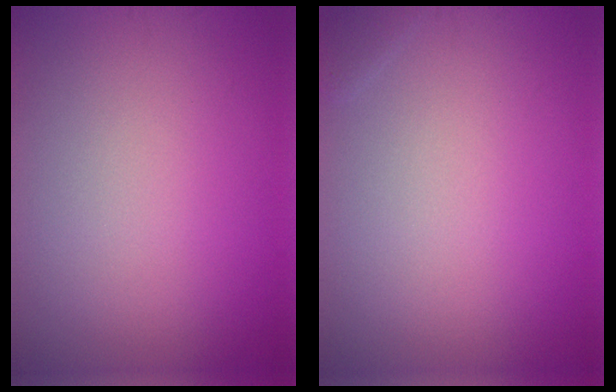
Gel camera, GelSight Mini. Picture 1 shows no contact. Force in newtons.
{"total": 0.6, "press": 0.5, "slide": 0.1}